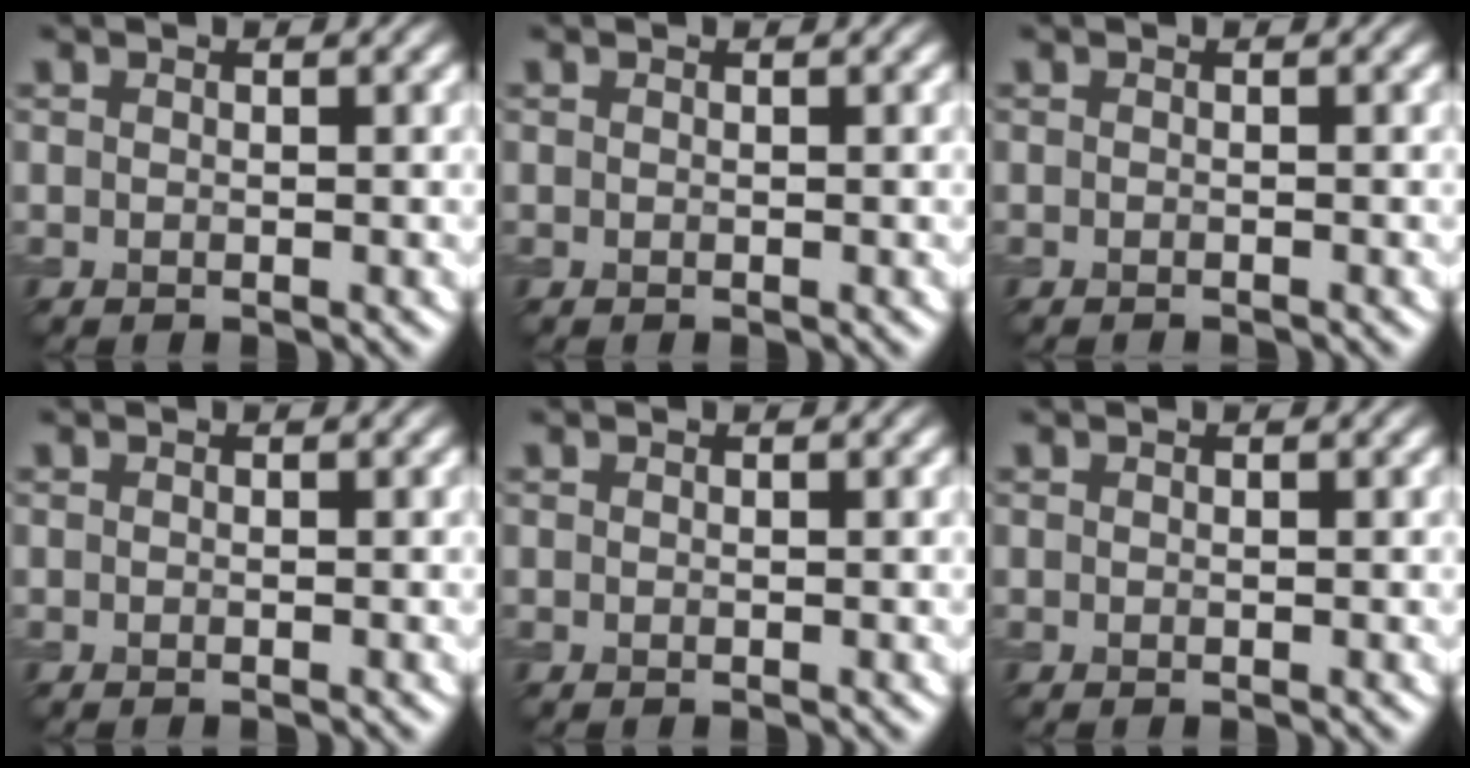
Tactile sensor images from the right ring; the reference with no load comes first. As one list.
[{"total": 0.0}, {"total": 0.7, "force": [-0.7, 0.1, 0.2], "torque": [0.001, -0.003, -0.011]}, {"total": 0.0}, {"total": 0.0}, {"total": 0.0}]